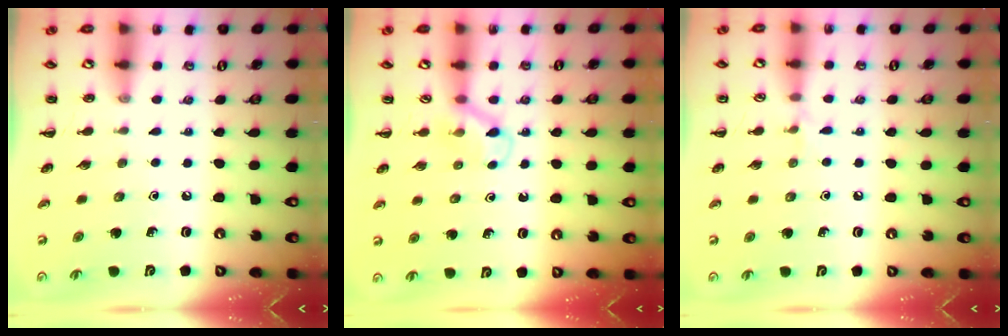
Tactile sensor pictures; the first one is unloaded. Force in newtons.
{"total": 4.0, "press": 3.8, "slide": 1.2}
{"total": 3.9, "press": 3.6, "slide": 1.4}